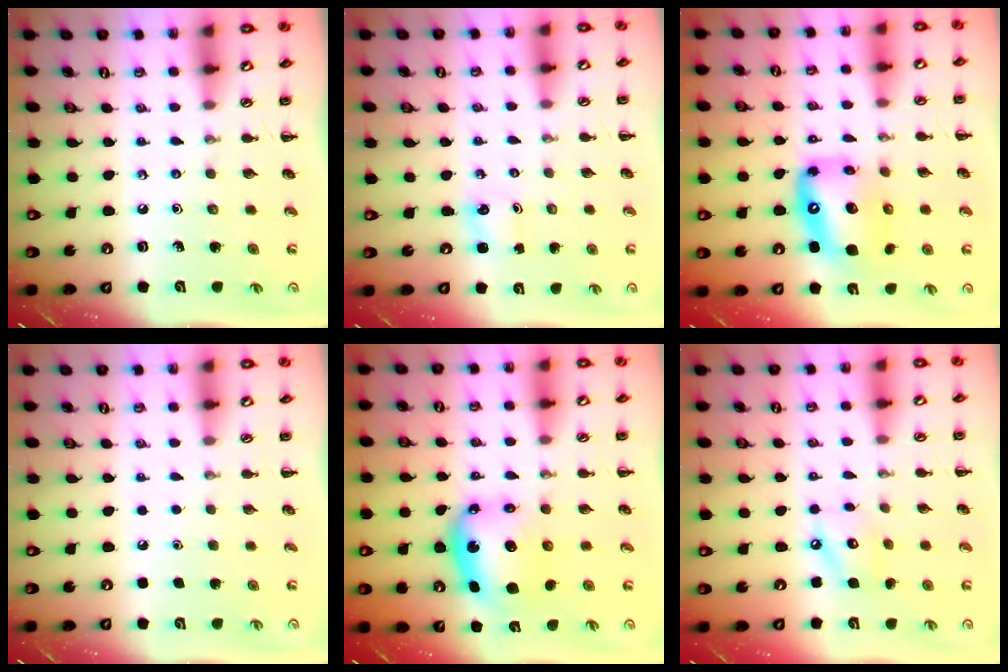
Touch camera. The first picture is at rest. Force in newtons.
{"total": 1.2, "press": 1.2, "slide": 0.2}
{"total": 13.6, "press": 13.2, "slide": 3.4}
{"total": 1.8, "press": 1.7, "slide": 0.1}
{"total": 6.4, "press": 6.3, "slide": 1.3}
{"total": 7.2, "press": 7.2, "slide": 0.4}